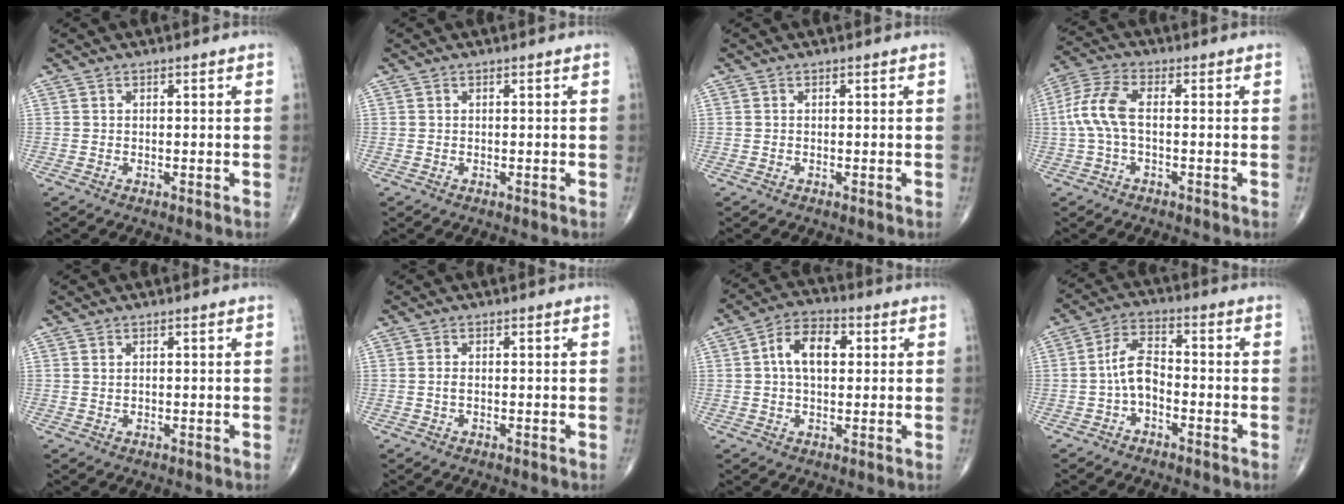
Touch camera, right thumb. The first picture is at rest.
{"total": 0.0}
{"total": 0.0}
{"total": 7.6, "force": [-0.3, 3.3, 6.9], "torque": [-0.171, 0.021, -0.013]}
{"total": 0.6, "force": [0.3, 0.4, 0.4], "torque": [-0.007, -0.001, 0.006]}
{"total": 0.9, "force": [-0.2, 0.4, 0.8], "torque": [-0.014, 0.000, -0.005]}
{"total": 8.7, "force": [1.6, 5.2, 6.8], "torque": [-0.112, 0.018, 0.021]}
{"total": 6.2, "force": [-1.8, 3.5, 4.8], "torque": [-0.084, 0.032, -0.043]}